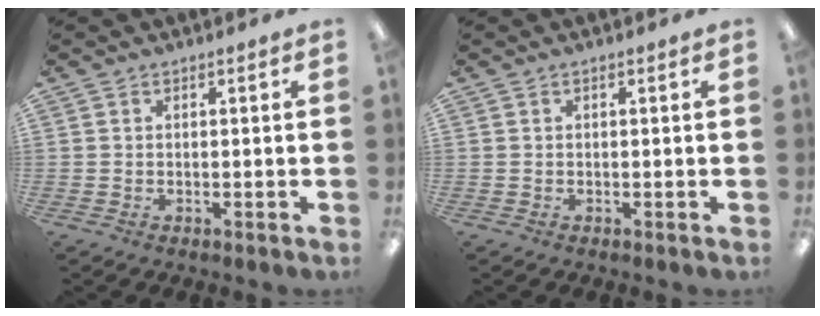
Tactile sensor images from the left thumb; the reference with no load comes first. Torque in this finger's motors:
{"motor_torque": [-0.06, 0.06, 0.18, -0.10, 0.00]}